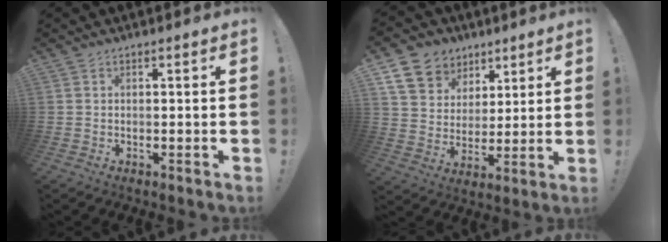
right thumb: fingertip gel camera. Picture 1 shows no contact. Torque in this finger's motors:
{"motor_torque": [-0.48, 0.76, 0.22, 0.06, 0.00]}